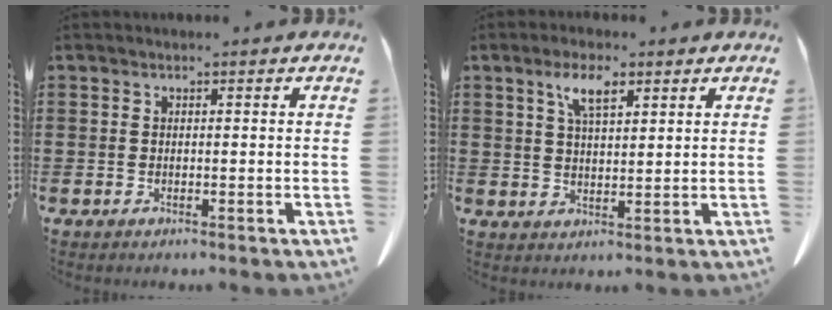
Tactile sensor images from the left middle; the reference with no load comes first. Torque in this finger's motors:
{"motor_torque": [1.85, 0.29, 0.21, 0.08]}